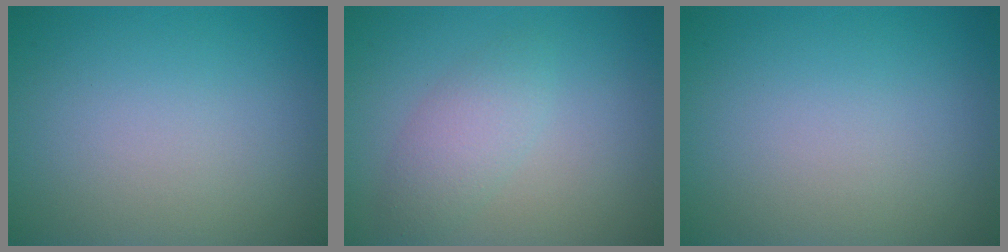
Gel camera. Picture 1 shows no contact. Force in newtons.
{"total": 2.4, "press": 2.4, "slide": 0.0}
{"total": 0.0}